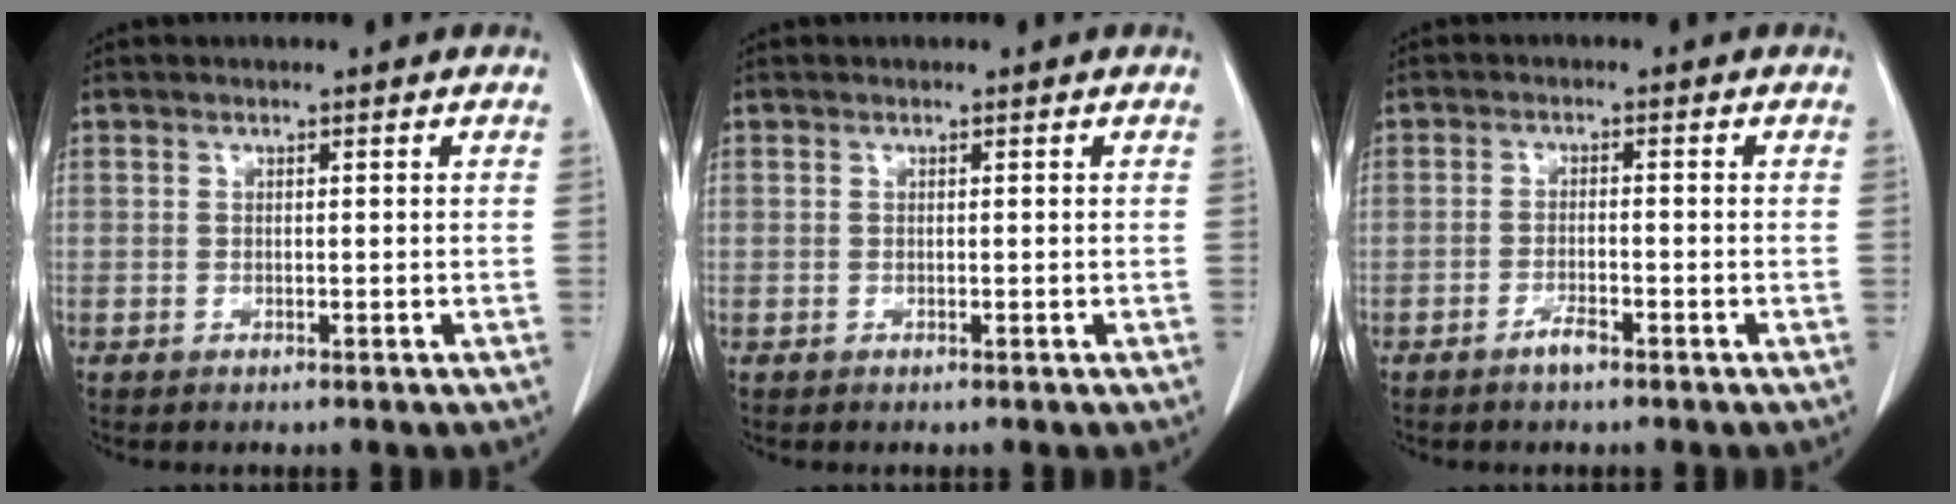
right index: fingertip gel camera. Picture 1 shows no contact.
{"total": 0.0}
{"total": 2.3, "force": [-1.6, 0.3, 1.7], "torque": [-0.031, 0.000, -0.029]}